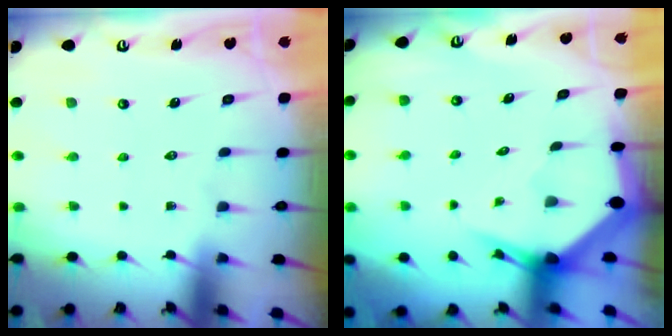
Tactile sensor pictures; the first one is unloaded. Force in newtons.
{"total": 3.6, "press": 3.6, "slide": 0.4}